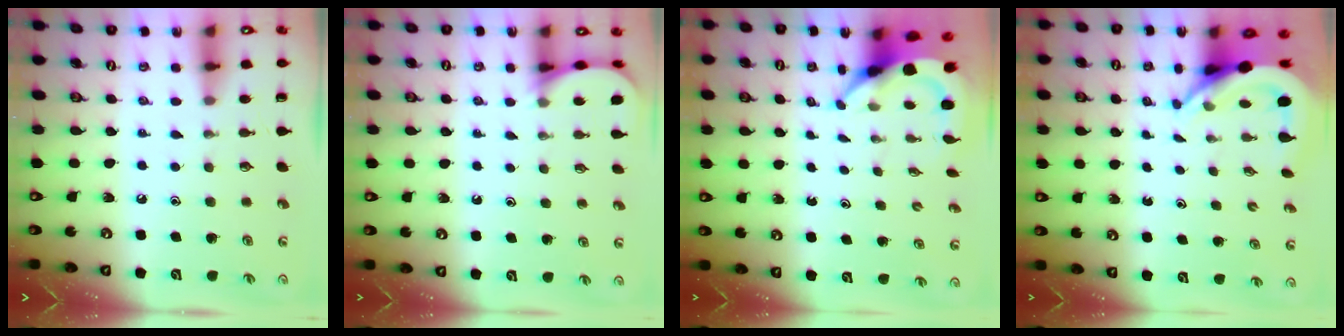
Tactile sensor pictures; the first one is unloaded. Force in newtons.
{"total": 3.9, "press": 3.9, "slide": 0.5}
{"total": 5.2, "press": 5.1, "slide": 0.7}
{"total": 6.1, "press": 6.0, "slide": 1.1}